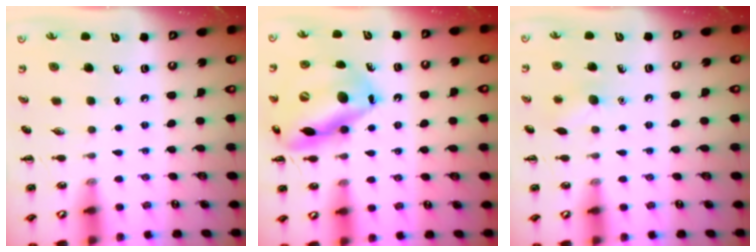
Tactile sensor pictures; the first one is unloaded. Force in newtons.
{"total": 17.1, "press": 16.6, "slide": 4.1}
{"total": 7.0, "press": 6.7, "slide": 1.9}